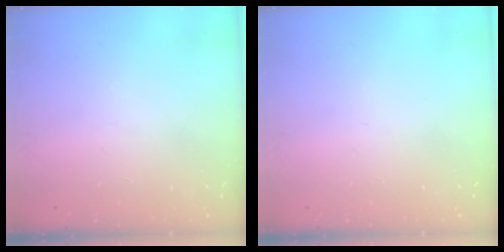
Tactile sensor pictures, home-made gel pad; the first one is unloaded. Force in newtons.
{"total": 0.0}